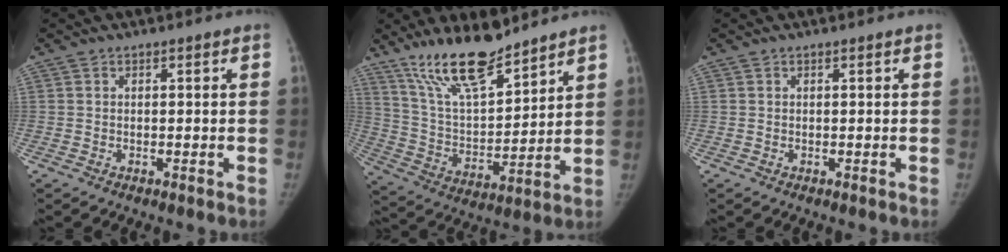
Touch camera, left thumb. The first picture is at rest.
{"total": 15.8, "force": [12.4, 4.4, 8.7], "torque": [-0.131, -0.073, 0.236]}
{"total": 0.0}